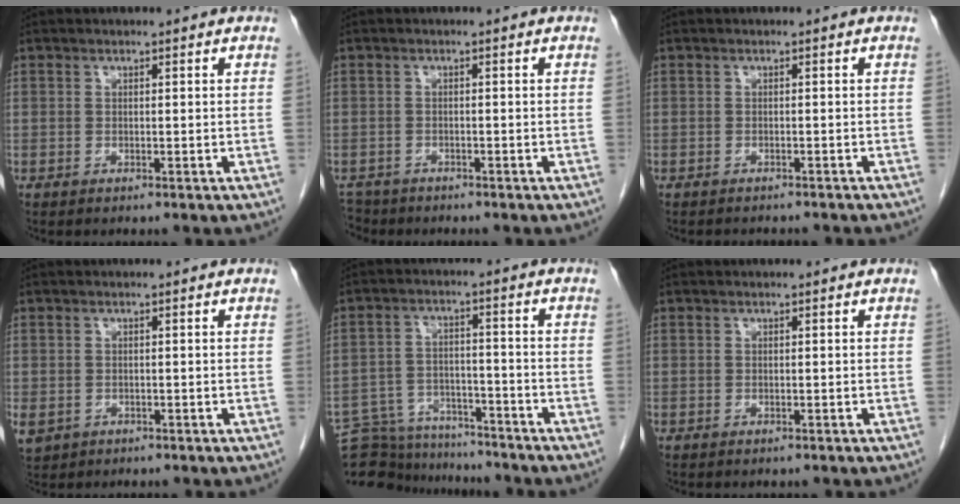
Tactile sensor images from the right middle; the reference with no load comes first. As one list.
[{"total": 3.5, "force": [-3.1, 1.5, -0.3], "torque": [0.002, -0.005, -0.059]}, {"total": 4.4, "force": [-4.1, 1.1, 1.4], "torque": [-0.018, -0.005, -0.047]}, {"total": 4.0, "force": [-1.8, 3.3, 1.4], "torque": [-0.032, -0.004, -0.024]}, {"total": 14.2, "force": [-13.5, 3.7, 2.5], "torque": [-0.051, 0.019, -0.203]}, {"total": 0.0}]